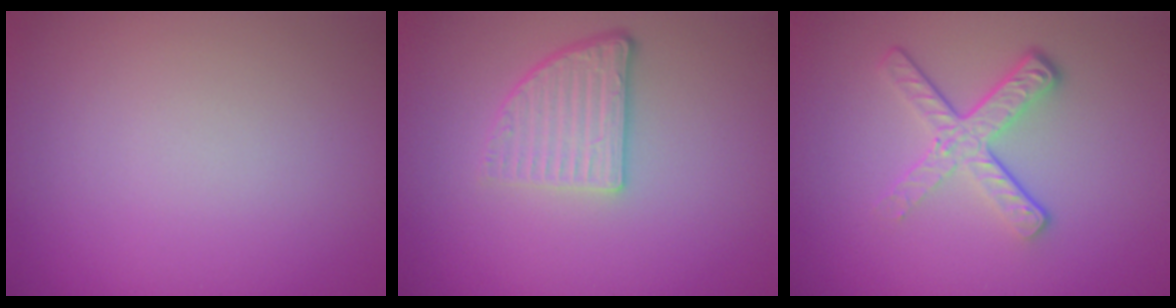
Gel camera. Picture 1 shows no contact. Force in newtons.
{"total": 3.7, "press": 2.5, "slide": 2.7}
{"total": 4.1, "press": 2.7, "slide": 3.2}